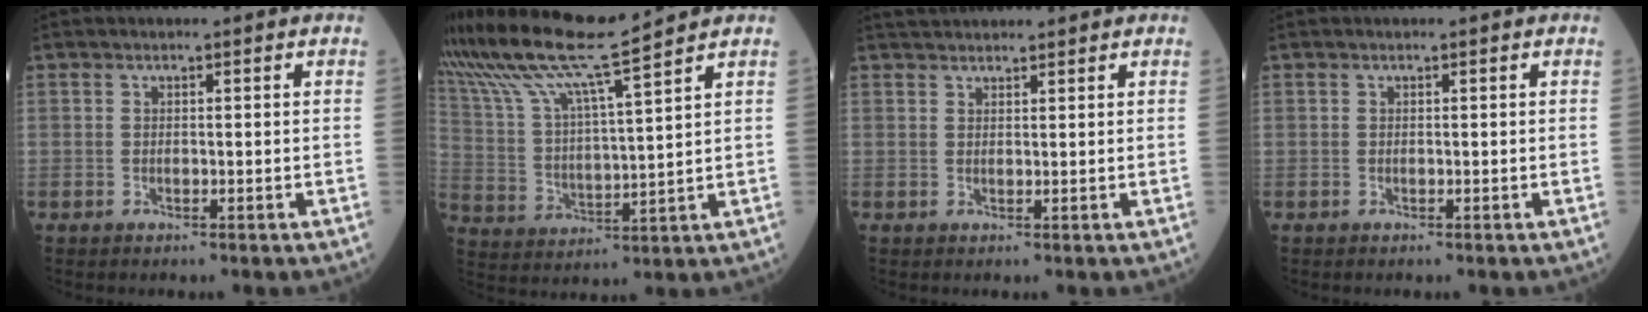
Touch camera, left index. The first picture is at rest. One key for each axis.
{"total": 15.4, "fx": 12.8, "fy": -1.5, "fz": 8.3, "tx": -0.168, "ty": 0.010, "tz": 0.241}
{"total": 4.2, "fx": 4.0, "fy": 0.6, "fz": 1.2, "tx": -0.016, "ty": 0.037, "tz": 0.067}
{"total": 0.0}